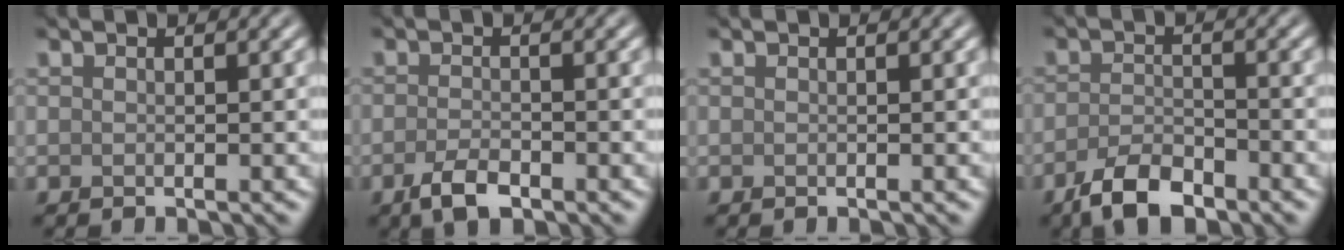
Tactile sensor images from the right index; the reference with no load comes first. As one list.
[{"total": 2.6, "force": [-1.6, 1.0, 1.9], "torque": [-0.039, -0.002, -0.033]}, {"total": 0.0}, {"total": 4.3, "force": [-3.0, 1.7, 2.6], "torque": [-0.044, -0.003, -0.061]}]